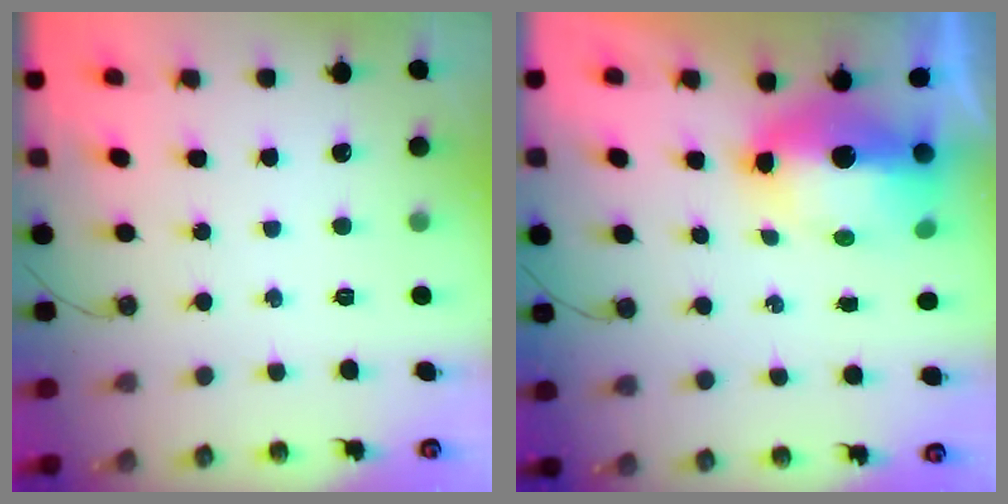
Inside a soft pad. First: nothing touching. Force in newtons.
{"total": 12.7, "press": 12.6, "slide": 1.6}